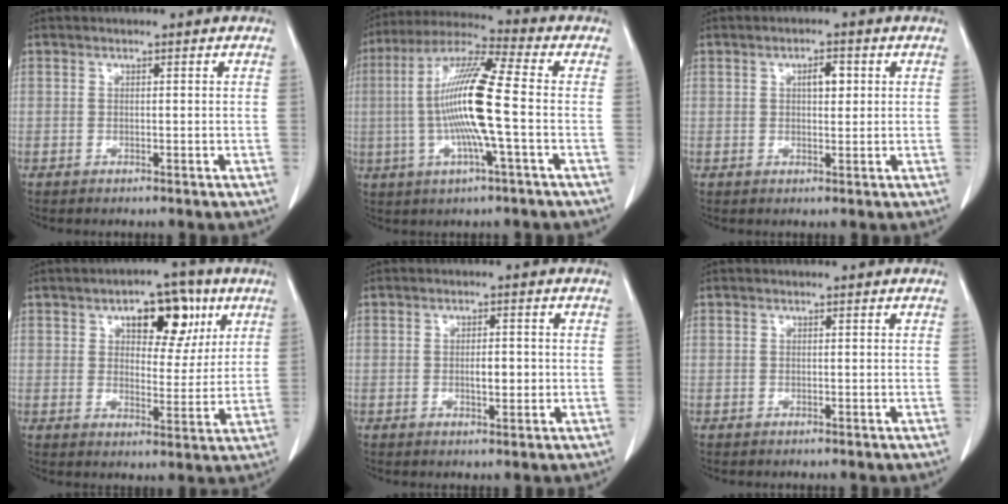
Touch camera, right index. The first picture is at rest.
{"total": 13.9, "force": [-1.2, 0.2, 13.8], "torque": [-0.273, 0.006, -0.031]}
{"total": 2.8, "force": [0.8, 1.1, 2.5], "torque": [-0.039, 0.002, 0.012]}
{"total": 9.9, "force": [4.6, 4.8, 7.4], "torque": [-0.095, 0.018, 0.070]}
{"total": 2.7, "force": [-0.2, 1.0, 2.5], "torque": [-0.042, 0.002, 0.003]}
{"total": 0.0}